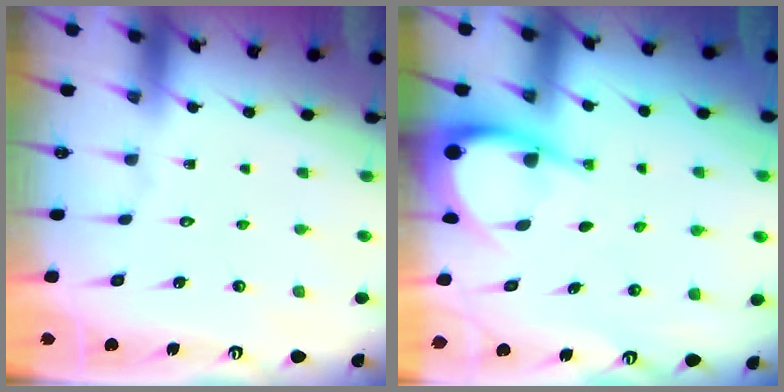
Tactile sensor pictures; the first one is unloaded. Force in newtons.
{"total": 4.8, "press": 4.8, "slide": 0.7}